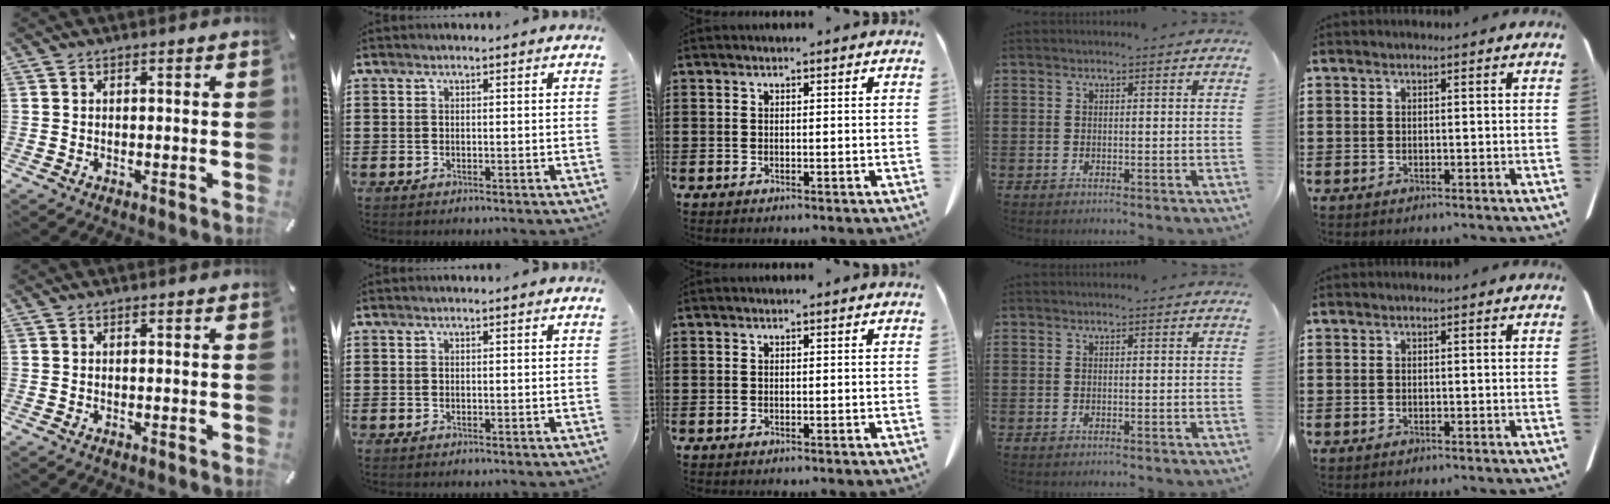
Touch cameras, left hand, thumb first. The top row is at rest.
{}